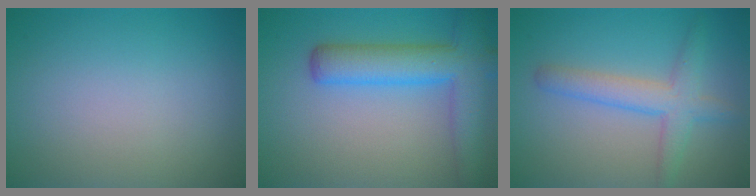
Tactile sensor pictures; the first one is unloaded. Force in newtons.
{"total": 6.6, "press": 6.6, "slide": 0.4}
{"total": 3.7, "press": 3.7, "slide": 0.1}